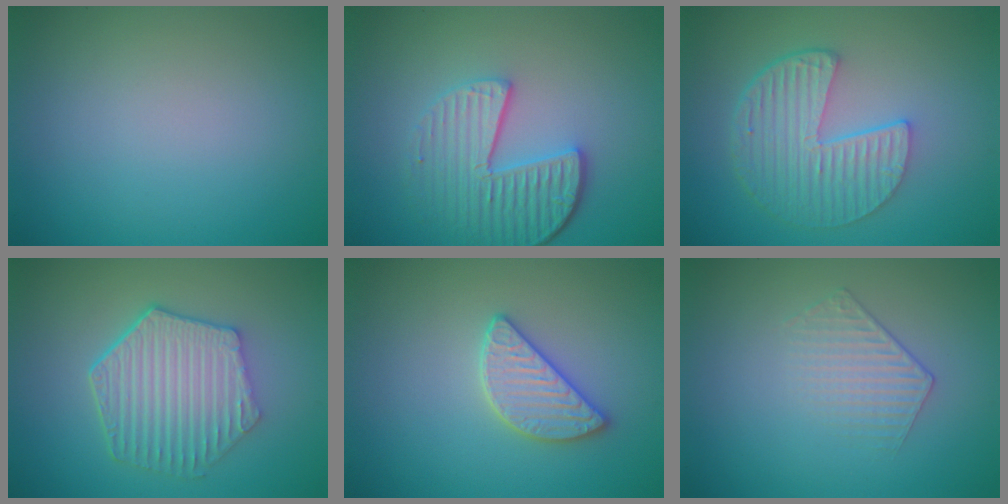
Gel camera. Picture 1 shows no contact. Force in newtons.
{"total": 4.9, "press": 3.9, "slide": 2.9}
{"total": 5.9, "press": 4.3, "slide": 4.0}
{"total": 6.2, "press": 4.8, "slide": 3.9}
{"total": 2.8, "press": 2.8, "slide": 0.5}
{"total": 1.5, "press": 0.9, "slide": 1.2}